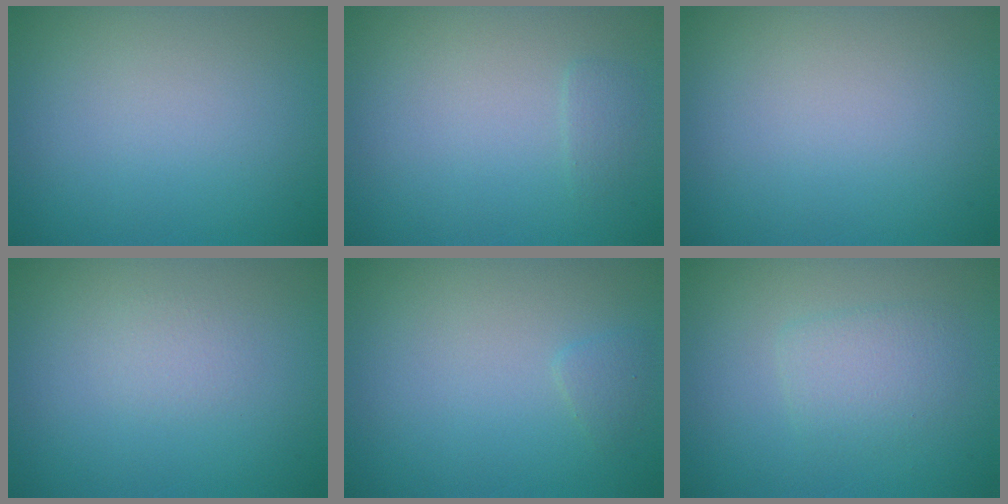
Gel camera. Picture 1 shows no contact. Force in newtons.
{"total": 0.7, "press": 0.7, "slide": 0.2}
{"total": 0.0}
{"total": 0.9, "press": 0.8, "slide": 0.1}
{"total": 0.7, "press": 0.7, "slide": 0.1}
{"total": 2.1, "press": 2.1, "slide": 0.1}